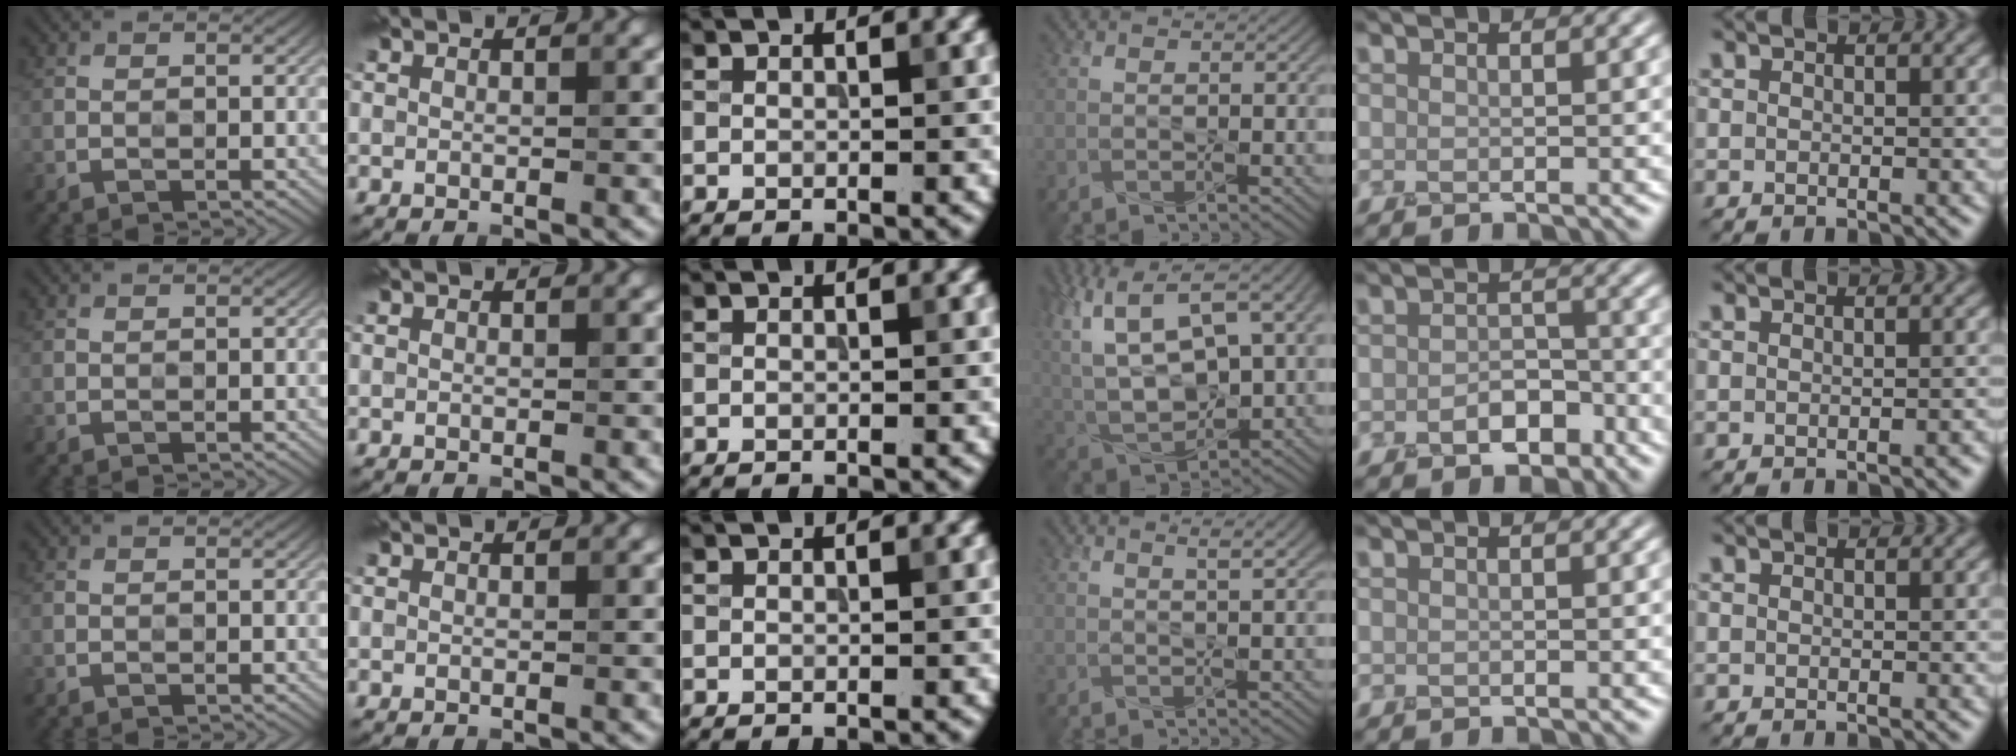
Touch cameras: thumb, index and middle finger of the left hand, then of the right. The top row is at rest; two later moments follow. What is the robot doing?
{"motion": "squeeze", "object": "air blower"}